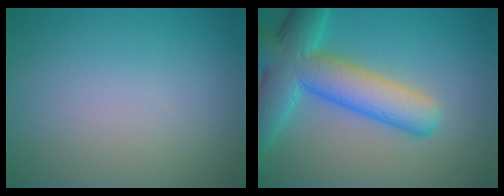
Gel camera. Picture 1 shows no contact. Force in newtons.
{"total": 8.7, "press": 8.7, "slide": 0.4}